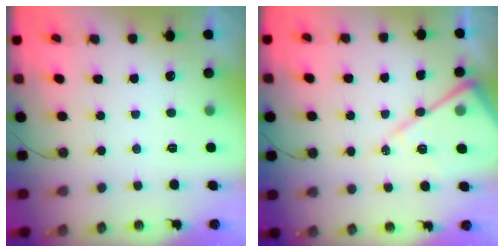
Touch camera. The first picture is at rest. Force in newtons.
{"total": 13.8, "press": 13.7, "slide": 1.3}